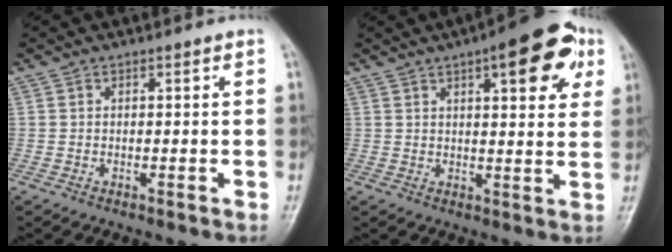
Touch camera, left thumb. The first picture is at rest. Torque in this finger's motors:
{"motor_torque": [1.68, 1.65, 1.23, -0.92, 0.12]}